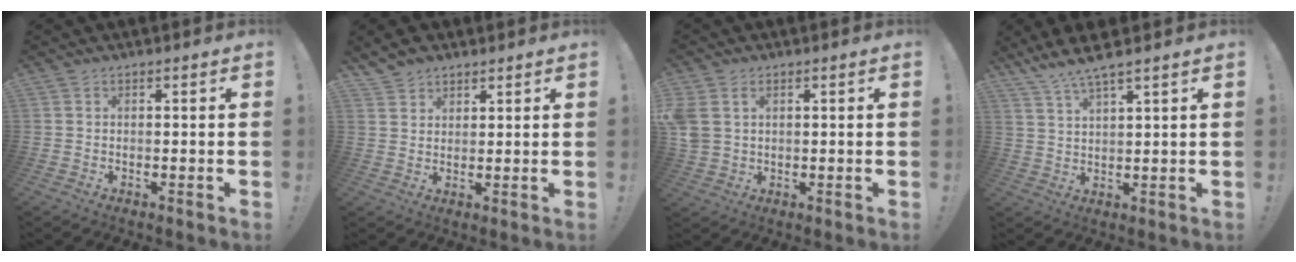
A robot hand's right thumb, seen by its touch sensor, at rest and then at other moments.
{"total": 4.2, "force": [3.6, 2.1, 0.7], "torque": [-0.016, -0.020, 0.070]}
{"total": 4.7, "force": [1.8, 3.7, 2.4], "torque": [-0.062, -0.002, 0.035]}
{"total": 6.2, "force": [5.4, -0.1, 3.0], "torque": [-0.068, -0.029, 0.098]}